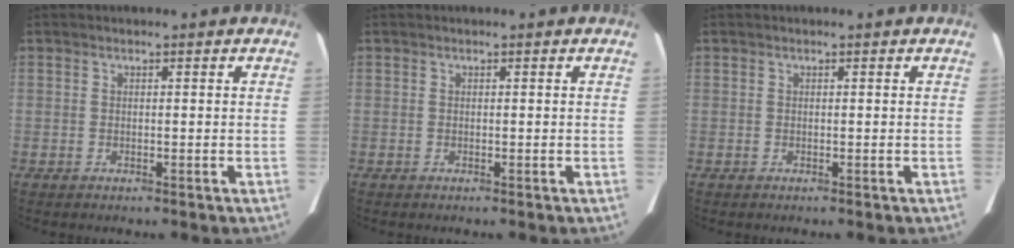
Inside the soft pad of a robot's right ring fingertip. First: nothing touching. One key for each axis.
{"total": 0.0}
{"total": 0.0}